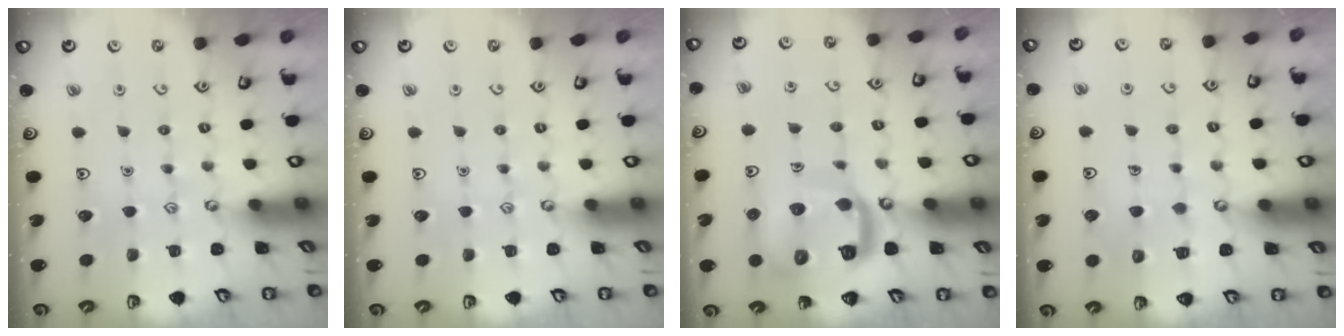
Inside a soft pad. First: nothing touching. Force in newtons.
{"total": 0.0}
{"total": 12.7, "press": 12.6, "slide": 1.3}
{"total": 6.0, "press": 6.0, "slide": 0.3}